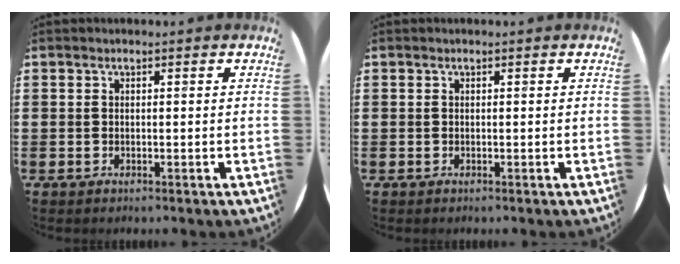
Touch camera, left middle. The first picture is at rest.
{"total": 0.0}